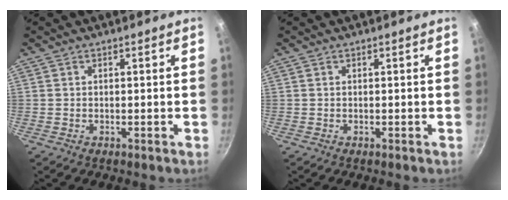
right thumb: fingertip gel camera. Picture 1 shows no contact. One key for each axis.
{"total": 0.0}